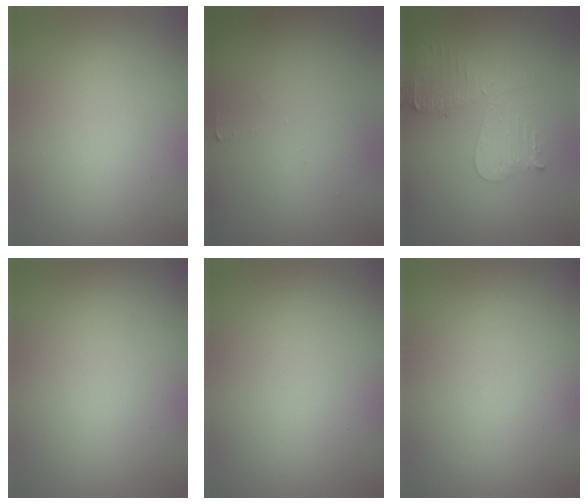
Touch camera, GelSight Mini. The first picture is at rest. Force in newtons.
{"total": 0.5, "press": 0.5, "slide": 0.1}
{"total": 4.4, "press": 3.8, "slide": 2.1}
{"total": 0.0}
{"total": 0.0}
{"total": 0.0}